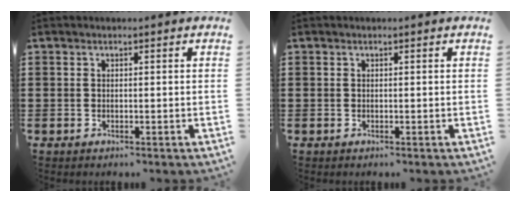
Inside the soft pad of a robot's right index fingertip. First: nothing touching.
{"total": 0.0}